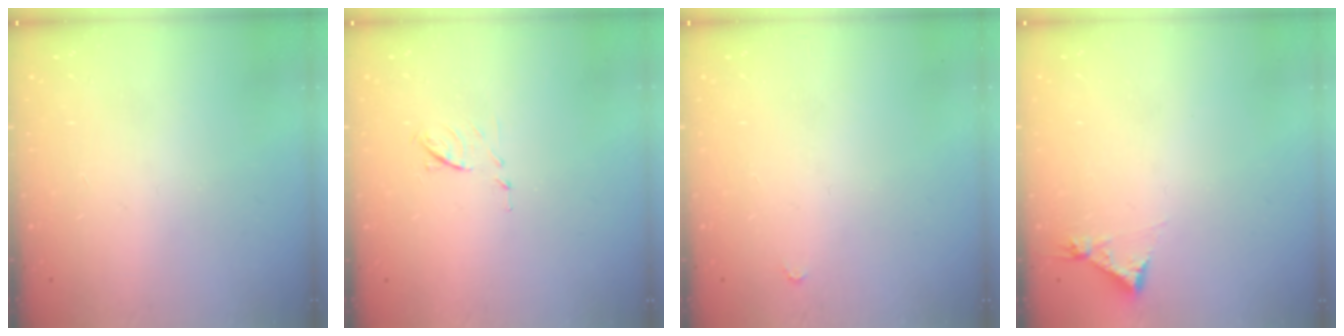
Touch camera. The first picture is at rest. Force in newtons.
{"total": 6.2, "press": 6.2, "slide": 0.9}
{"total": 2.8, "press": 2.8, "slide": 0.4}
{"total": 4.3, "press": 4.3, "slide": 0.5}